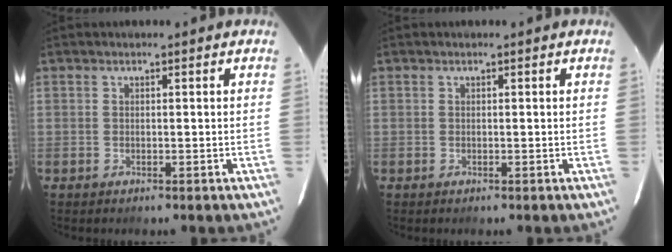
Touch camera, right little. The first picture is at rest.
{"total": 0.0}